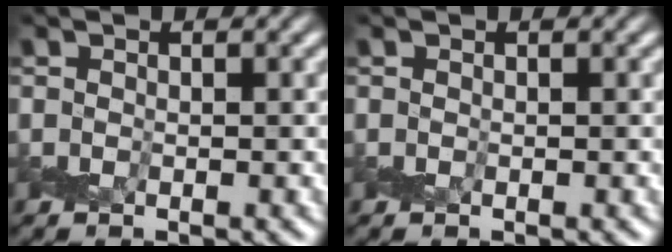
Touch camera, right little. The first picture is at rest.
{"total": 0.0}